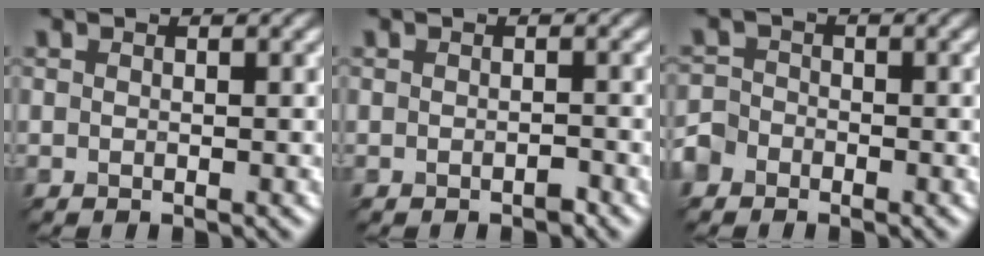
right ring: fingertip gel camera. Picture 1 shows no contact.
{"total": 1.5, "force": [-1.2, -0.6, -0.5], "torque": [-0.003, 0.003, -0.006]}
{"total": 2.3, "force": [-2.2, 0.5, -0.5], "torque": [-0.015, -0.001, -0.031]}